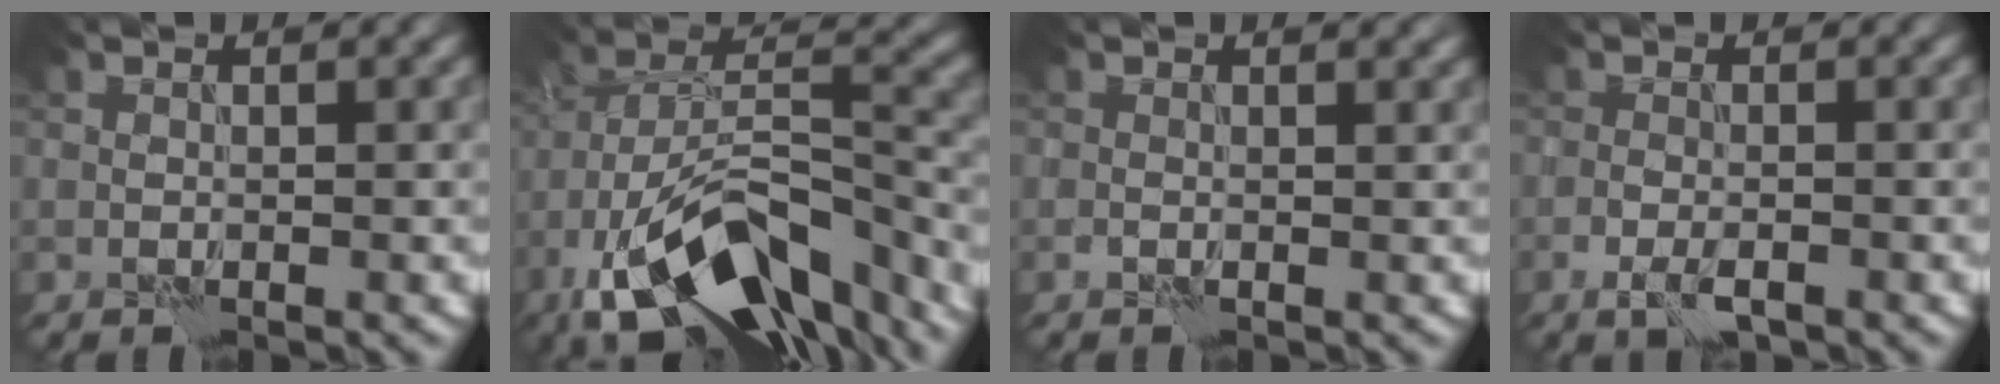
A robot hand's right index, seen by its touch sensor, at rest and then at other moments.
{"total": 15.7, "force": [-9.7, 6.2, 10.7], "torque": [-0.202, 0.010, -0.157]}
{"total": 1.1, "force": [0.3, 0.5, 1.0], "torque": [-0.016, -0.003, 0.001]}
{"total": 2.6, "force": [-1.5, 0.9, 1.9], "torque": [-0.042, -0.004, -0.030]}